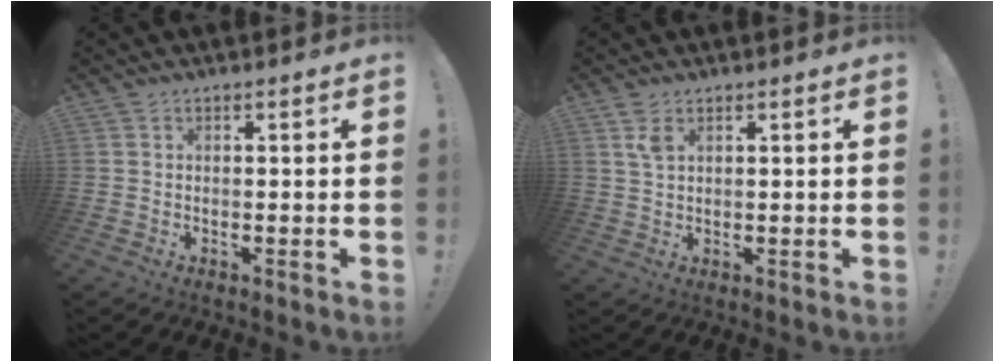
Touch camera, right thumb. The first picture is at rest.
{"total": 3.2, "force": [1.6, 1.6, 2.3], "torque": [-0.039, -0.003, 0.028]}